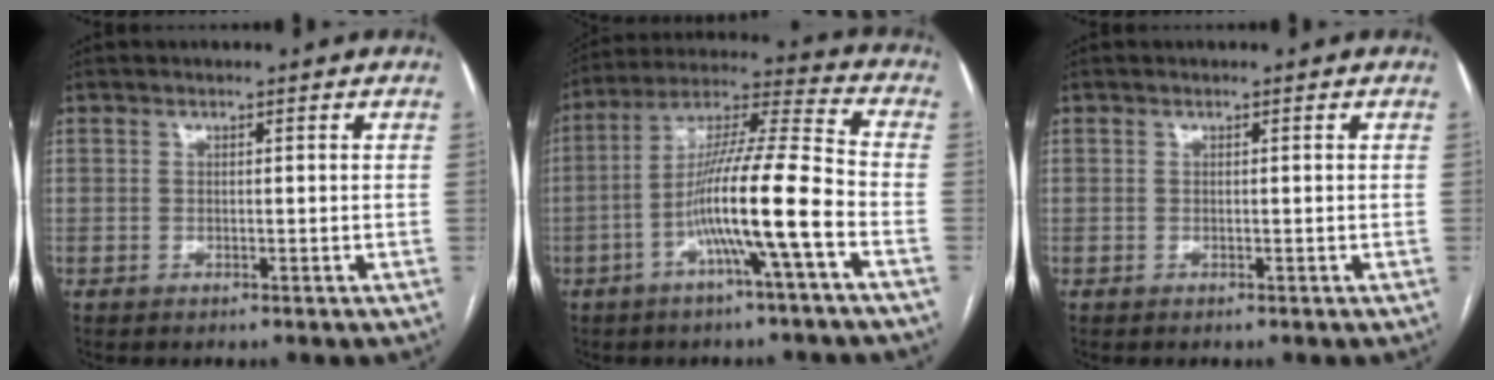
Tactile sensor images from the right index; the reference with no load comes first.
{"total": 14.1, "force": [-4.8, -0.4, 13.2], "torque": [-0.240, 0.012, -0.092]}
{"total": 0.0}